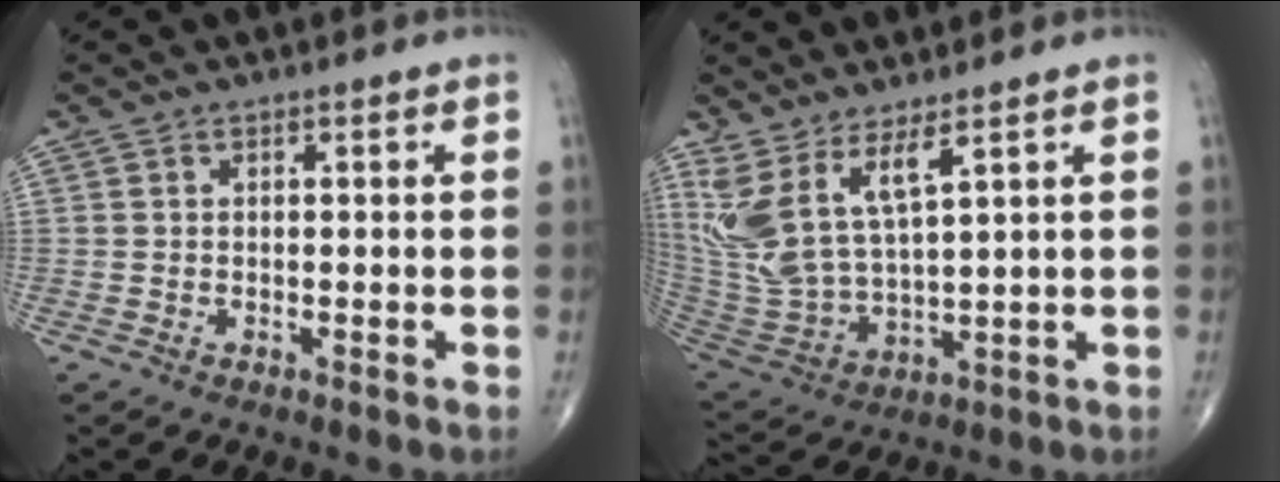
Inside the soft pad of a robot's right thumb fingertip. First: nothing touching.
{"total": 11.3, "force": [6.5, 3.0, 8.8], "torque": [-0.200, -0.044, 0.153]}